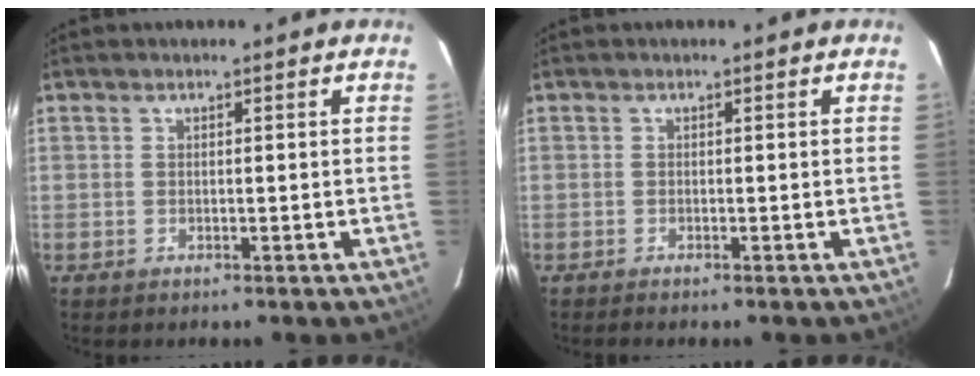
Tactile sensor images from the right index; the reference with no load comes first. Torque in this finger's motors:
{"motor_torque": [-0.11, -0.08, 0.09, 0.01]}